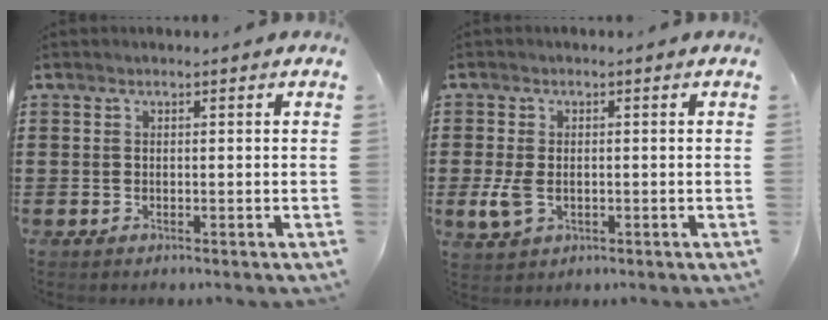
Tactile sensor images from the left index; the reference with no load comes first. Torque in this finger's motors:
{"motor_torque": [0.56, 0.22, 0.13, 0.07]}